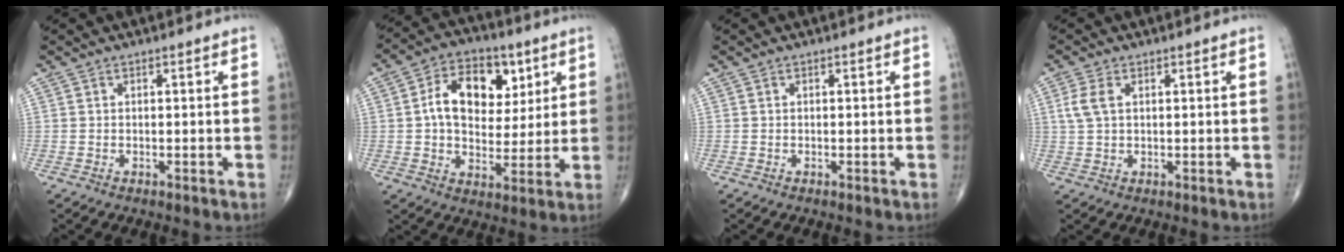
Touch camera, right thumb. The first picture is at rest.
{"total": 14.2, "force": [3.8, 9.6, 9.8], "torque": [-0.114, 0.000, 0.059]}
{"total": 0.0}
{"total": 3.7, "force": [1.1, 2.1, 2.9], "torque": [-0.074, 0.008, 0.023]}